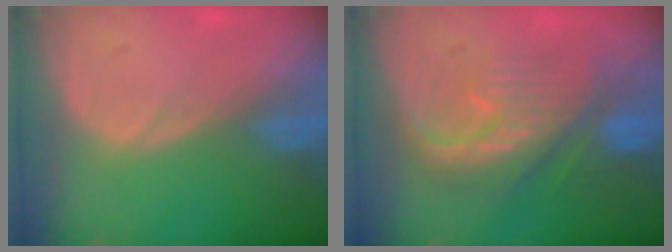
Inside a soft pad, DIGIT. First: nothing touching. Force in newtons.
{"total": 8.1, "press": 8.1, "slide": 1.0}